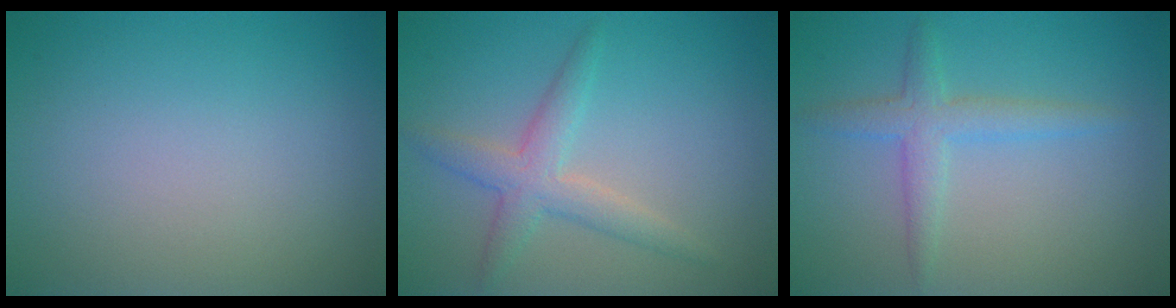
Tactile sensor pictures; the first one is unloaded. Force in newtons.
{"total": 3.1, "press": 3.1, "slide": 0.2}
{"total": 2.6, "press": 2.6, "slide": 0.1}